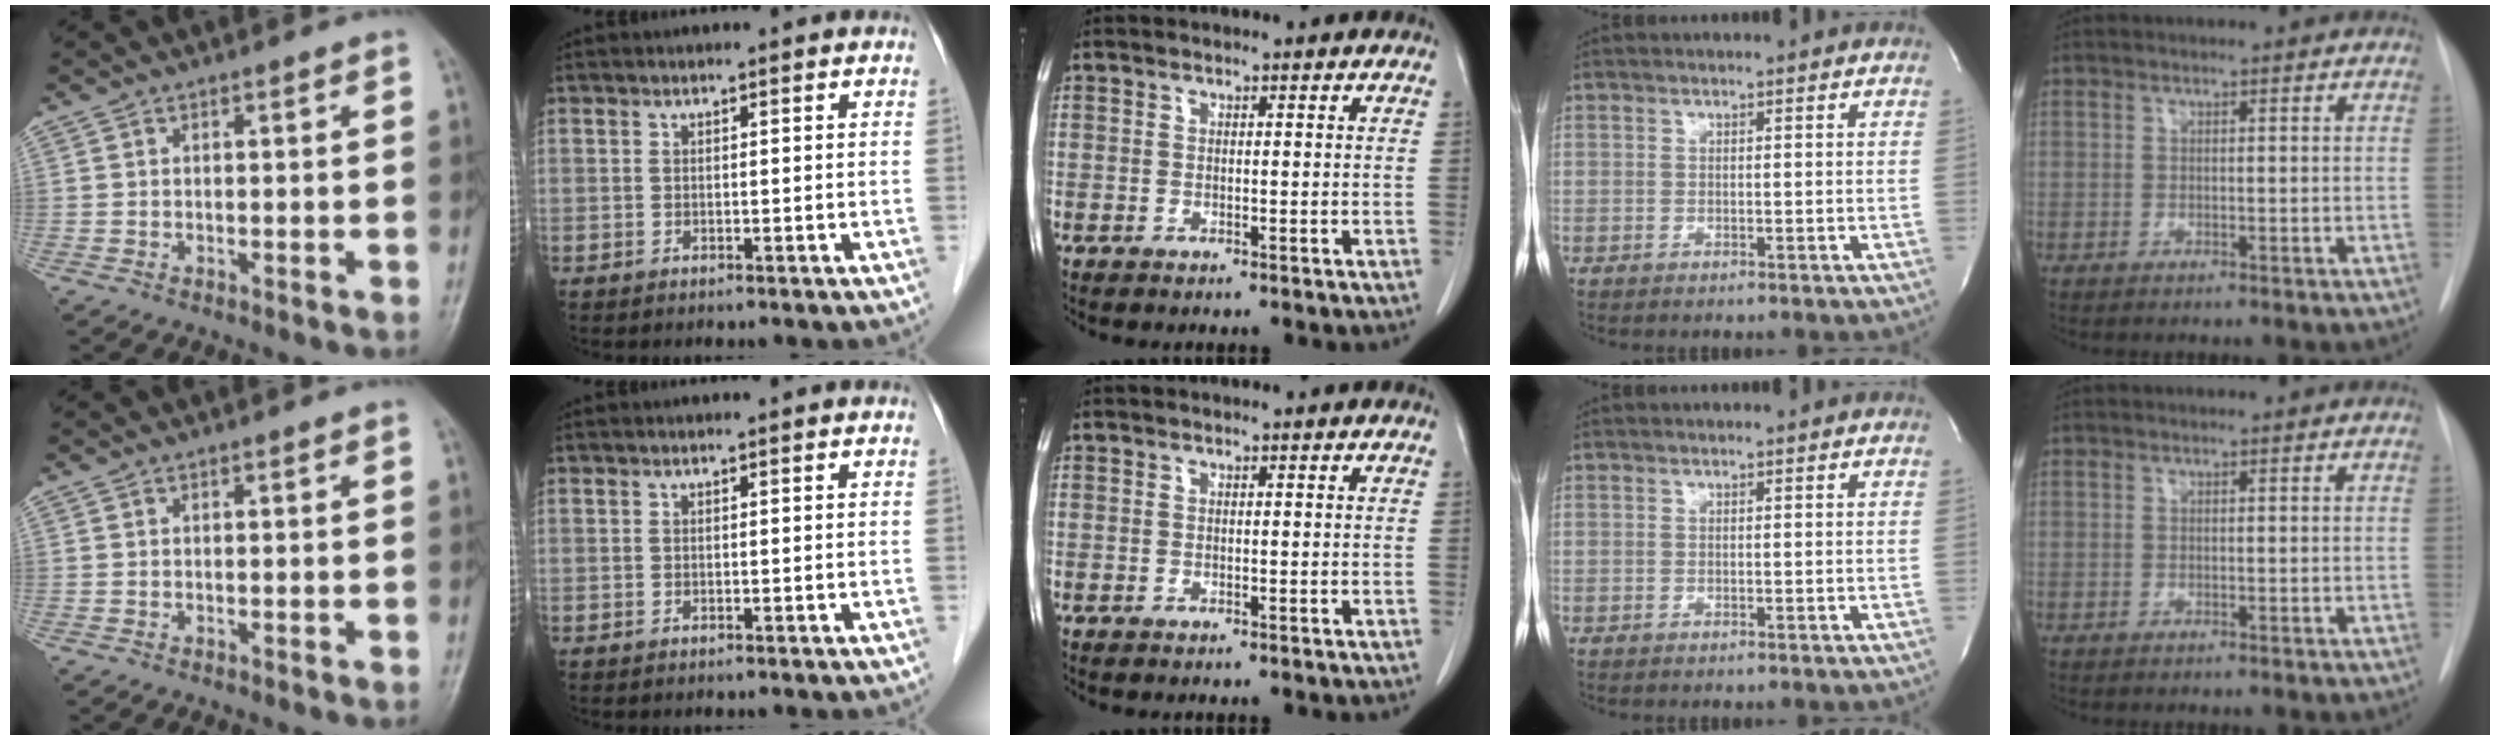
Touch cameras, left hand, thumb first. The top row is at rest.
{}